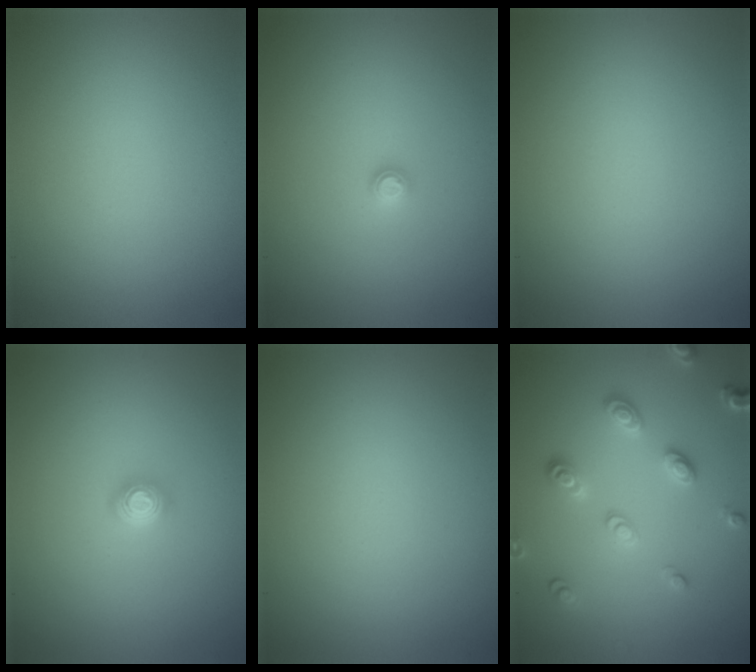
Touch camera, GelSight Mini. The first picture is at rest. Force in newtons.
{"total": 0.8, "press": 0.8, "slide": 0.1}
{"total": 0.0}
{"total": 1.8, "press": 1.3, "slide": 1.3}
{"total": 0.0}
{"total": 2.8, "press": 2.7, "slide": 0.8}